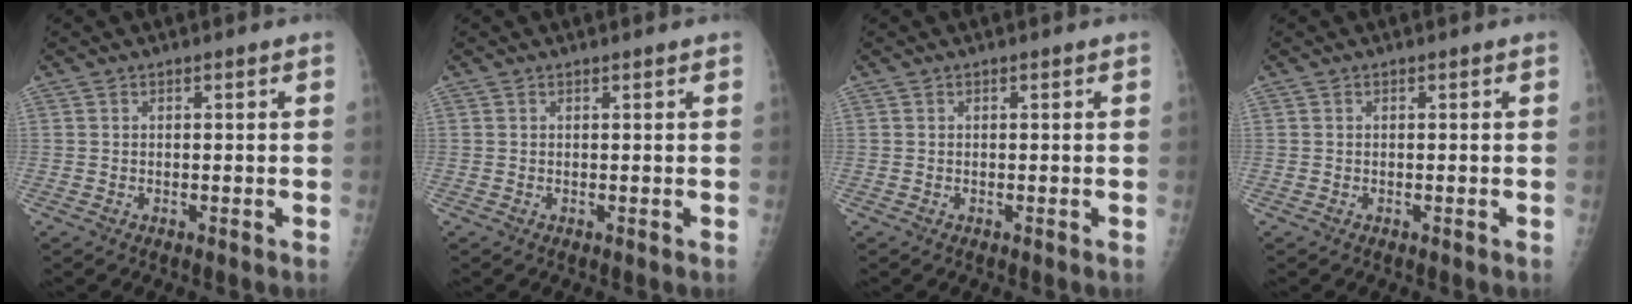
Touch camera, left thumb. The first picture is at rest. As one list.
[{"total": 0.6, "force": [0.5, 0.0, 0.3], "torque": [-0.005, 0.002, 0.008]}, {"total": 0.0}, {"total": 0.0}]